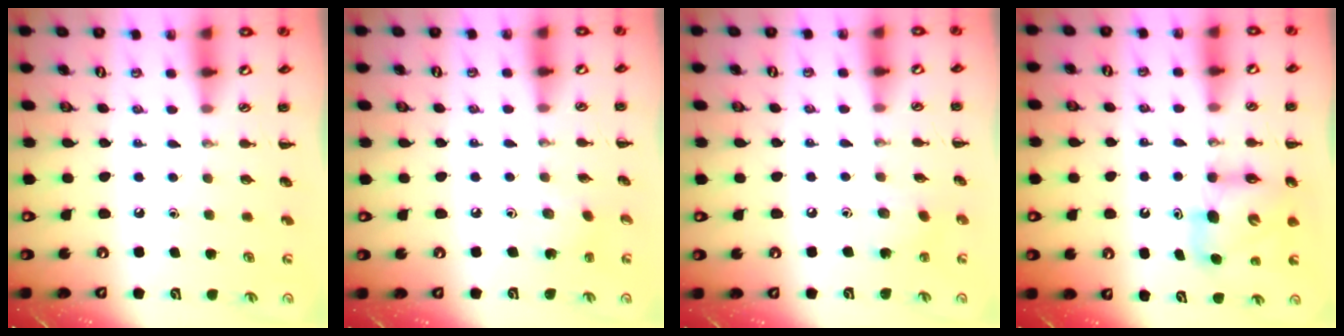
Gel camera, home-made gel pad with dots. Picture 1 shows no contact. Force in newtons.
{"total": 2.3, "press": 2.1, "slide": 0.8}
{"total": 4.7, "press": 4.5, "slide": 1.2}
{"total": 7.3, "press": 7.2, "slide": 0.9}